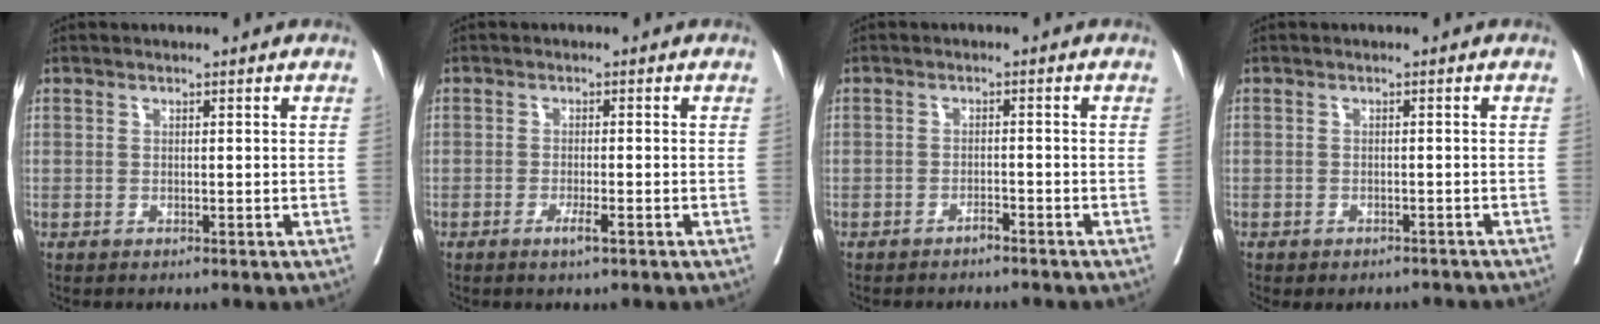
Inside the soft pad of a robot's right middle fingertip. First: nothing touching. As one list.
[{"total": 2.1, "force": [-1.2, 0.0, 1.8], "torque": [-0.029, -0.003, -0.021]}, {"total": 1.8, "force": [-1.6, 0.2, 0.6], "torque": [-0.010, 0.000, -0.022]}, {"total": 3.9, "force": [-3.4, 1.6, 0.9], "torque": [-0.002, 0.007, -0.042]}]